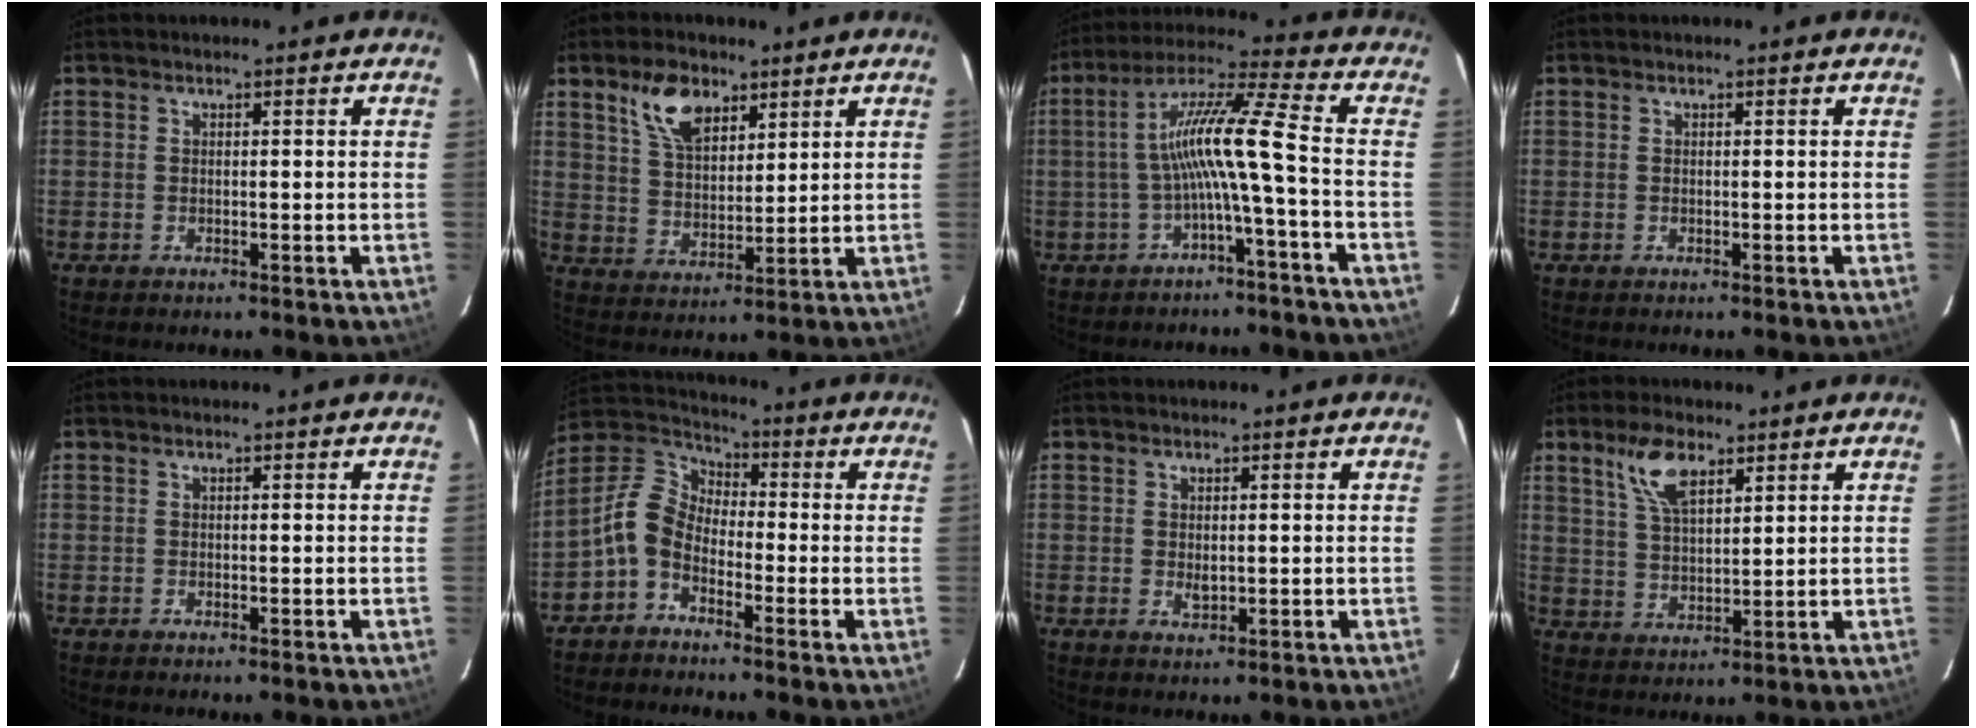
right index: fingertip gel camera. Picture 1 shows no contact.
{"total": 9.0, "force": [5.4, 4.8, 5.5], "torque": [-0.099, 0.015, 0.104]}
{"total": 10.1, "force": [-2.5, -1.0, 9.7], "torque": [-0.195, 0.017, -0.044]}
{"total": 0.0}
{"total": 0.0}
{"total": 8.0, "force": [-4.0, 5.3, 4.5], "torque": [-0.097, 0.020, -0.096]}
{"total": 1.6, "force": [0.0, 1.0, 1.3], "torque": [-0.022, 0.000, 0.002]}
{"total": 8.0, "force": [4.7, 3.4, 5.4], "torque": [-0.105, 0.013, 0.095]}